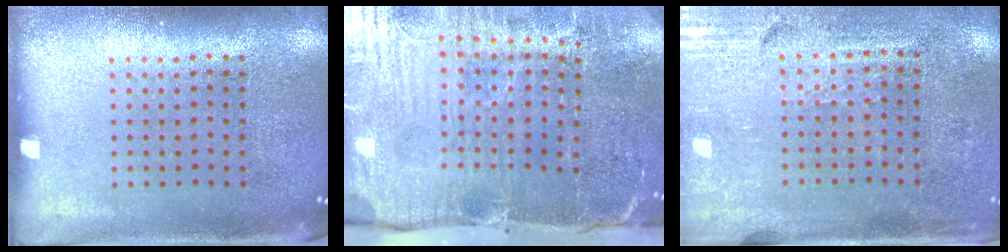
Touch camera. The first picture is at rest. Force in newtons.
{"total": 5.4, "press": 4.4, "slide": 3.1}
{"total": 3.4, "press": 3.0, "slide": 1.6}